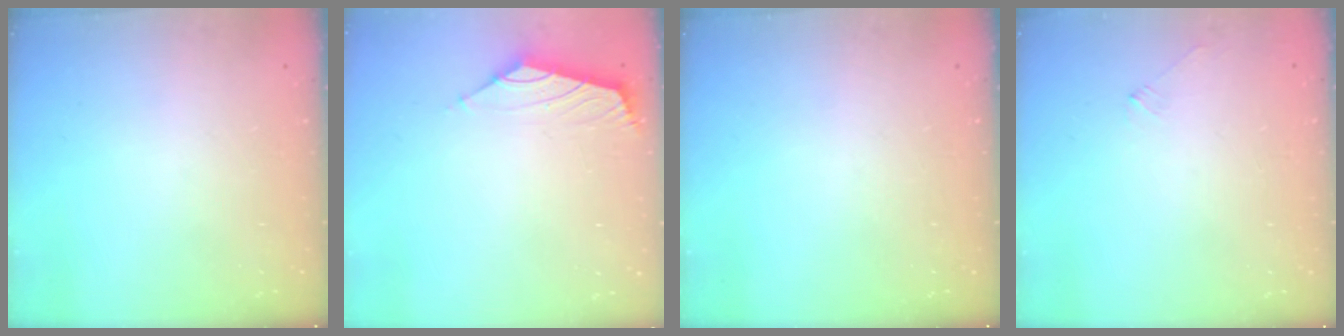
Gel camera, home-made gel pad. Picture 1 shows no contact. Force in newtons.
{"total": 1.7, "press": 1.6, "slide": 0.7}
{"total": 0.0}
{"total": 2.3, "press": 2.3, "slide": 0.5}